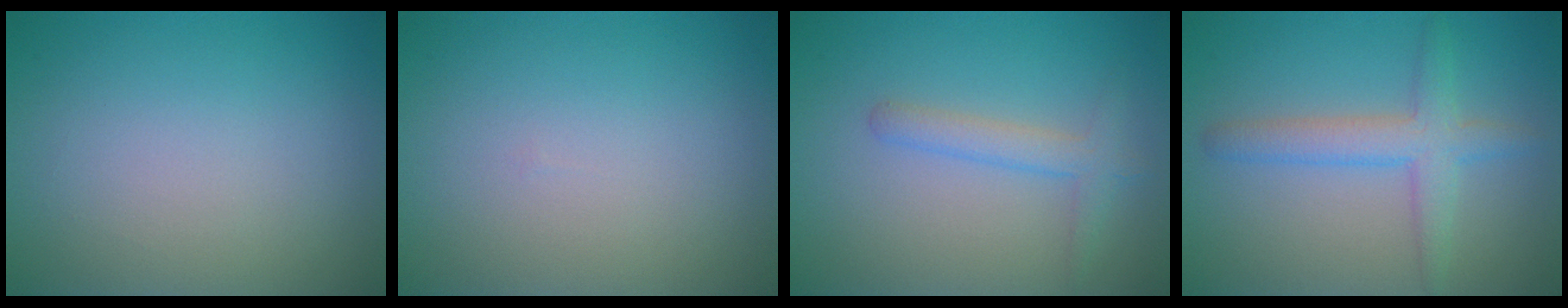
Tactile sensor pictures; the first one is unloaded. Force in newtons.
{"total": 0.0}
{"total": 2.1, "press": 2.1, "slide": 0.1}
{"total": 3.5, "press": 3.5, "slide": 0.0}